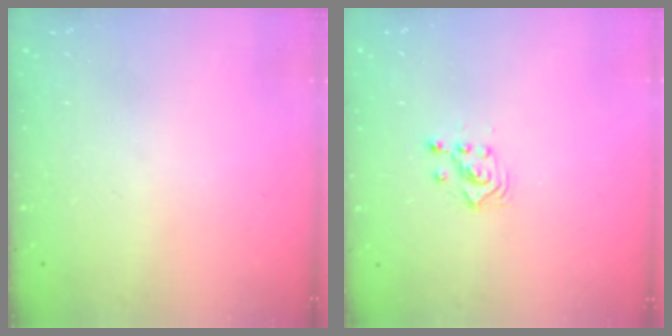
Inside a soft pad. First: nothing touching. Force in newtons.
{"total": 2.3, "press": 2.3, "slide": 0.2}